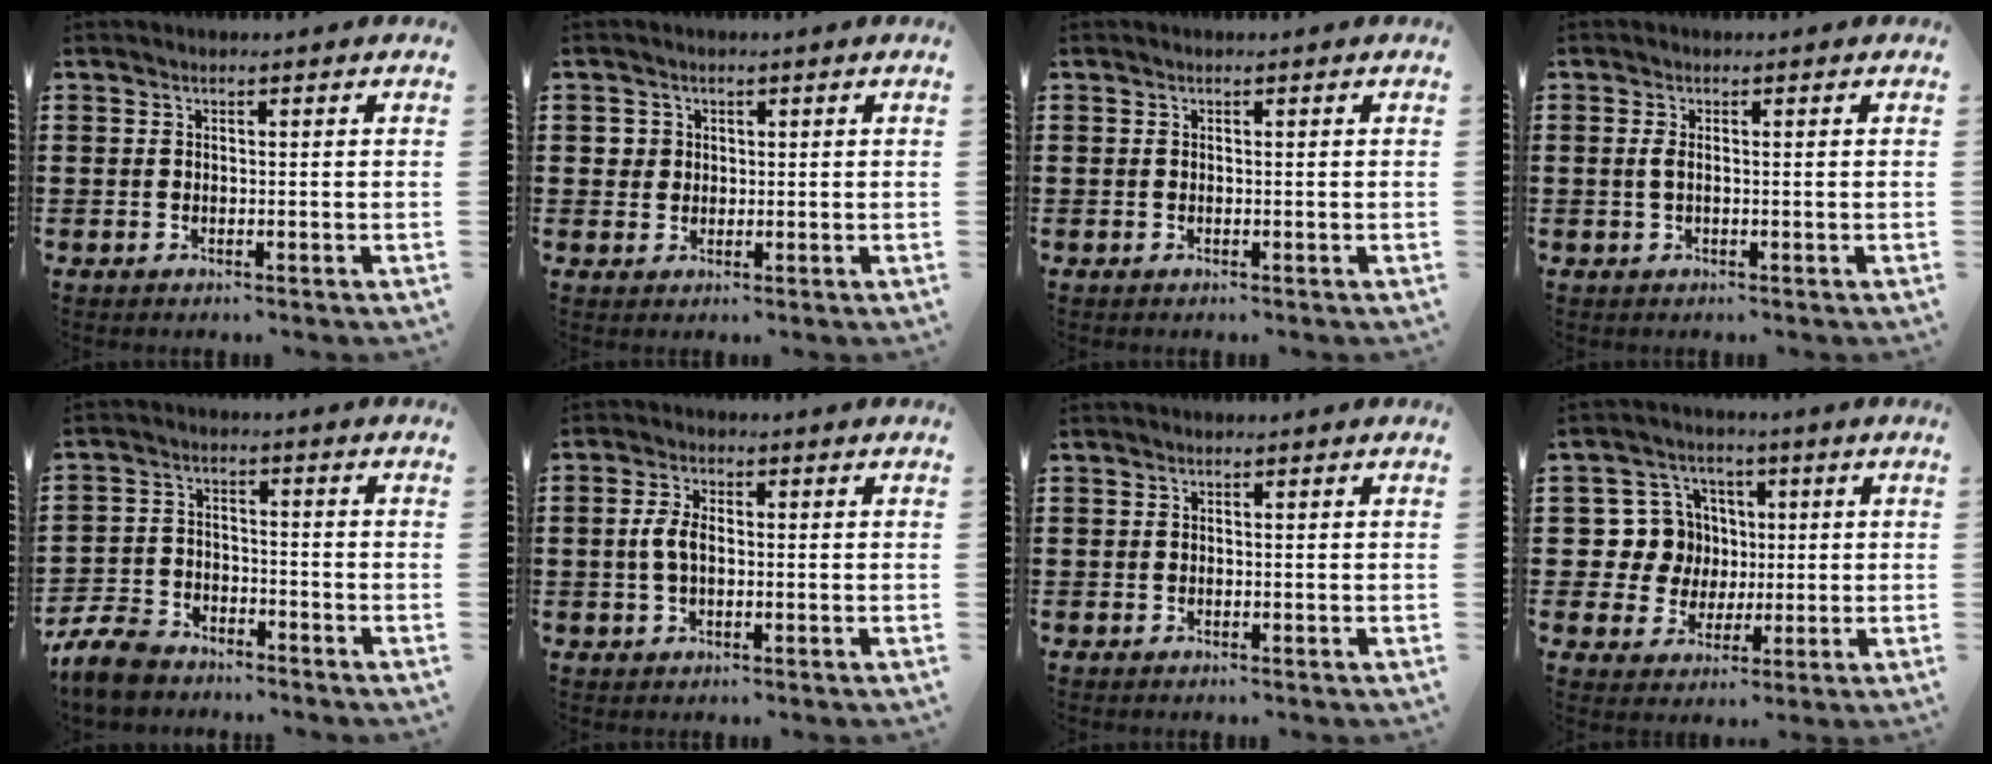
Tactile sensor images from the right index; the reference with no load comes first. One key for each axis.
{"total": 1.9, "fx": 0.6, "fy": 1.8, "fz": 0.4, "tx": -0.016, "ty": 0.008, "tz": 0.010}
{"total": 0.0}
{"total": 1.3, "fx": 0.0, "fy": 0.3, "fz": 1.3, "tx": -0.033, "ty": -0.002, "tz": -0.003}
{"total": 6.3, "fx": -5.8, "fy": 1.8, "fz": 1.8, "tx": -0.060, "ty": 0.007, "tz": -0.120}
{"total": 3.8, "fx": -0.1, "fy": 2.0, "fz": 3.2, "tx": -0.086, "ty": -0.002, "tz": -0.009}
{"total": 0.0}
{"total": 8.1, "fx": 1.1, "fy": 7.8, "fz": 2.2, "tx": -0.072, "ty": 0.017, "tz": 0.025}